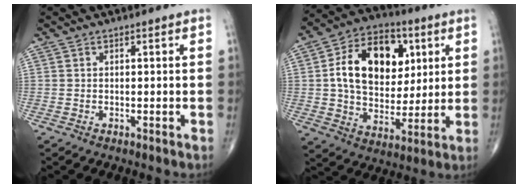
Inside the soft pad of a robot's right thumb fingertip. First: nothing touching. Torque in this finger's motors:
{"motor_torque": [1.85, 2.84, 0.64, -0.44, 0.49]}